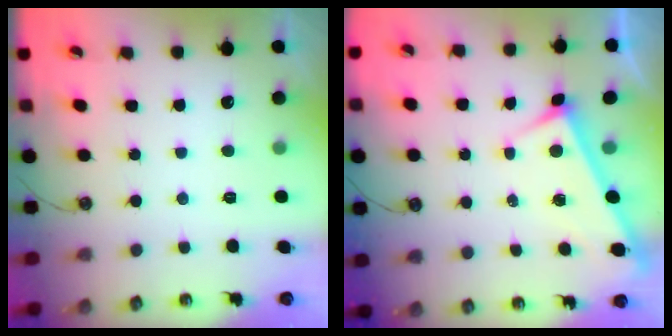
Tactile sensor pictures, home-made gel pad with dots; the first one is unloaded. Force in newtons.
{"total": 3.8, "press": 3.8, "slide": 0.2}